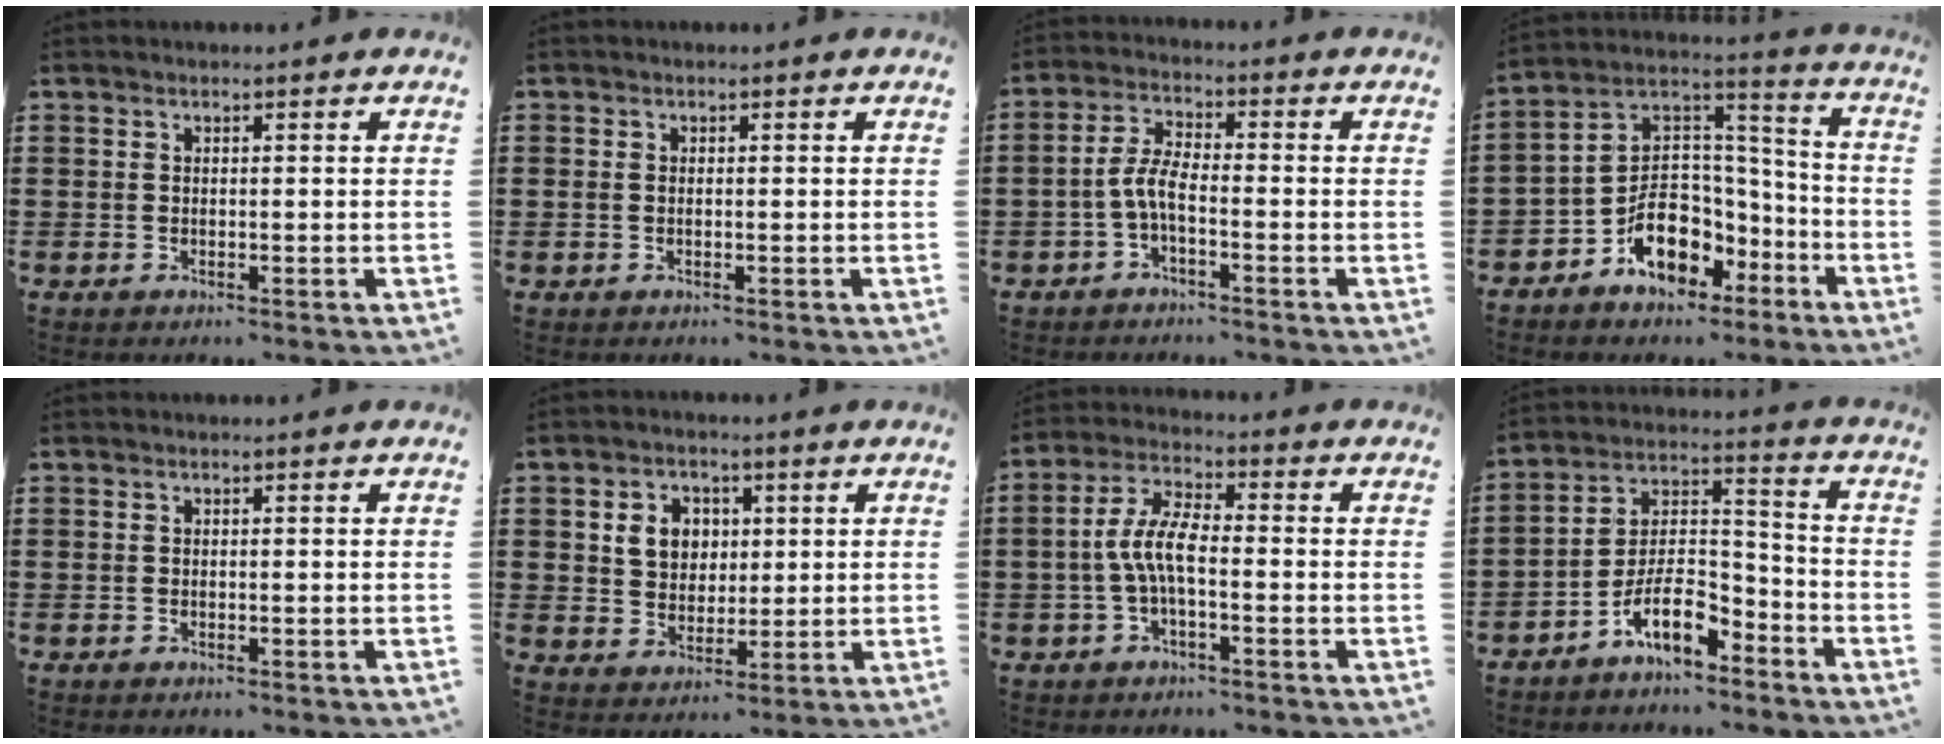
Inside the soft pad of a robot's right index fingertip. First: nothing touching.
{"total": 0.6, "force": [0.0, 0.5, 0.4], "torque": [-0.011, 0.002, -0.002]}
{"total": 4.8, "force": [-1.7, 1.5, 4.2], "torque": [-0.095, 0.000, -0.039]}
{"total": 9.4, "force": [-4.5, 7.0, 4.3], "torque": [-0.096, 0.013, -0.079]}
{"total": 0.0}
{"total": 5.4, "force": [1.6, 4.6, 2.4], "torque": [-0.059, 0.013, 0.024]}
{"total": 6.5, "force": [-1.3, 2.1, 6.1], "torque": [-0.141, -0.007, -0.031]}
{"total": 9.2, "force": [-6.3, 3.6, 5.7], "torque": [-0.118, 0.006, -0.121]}